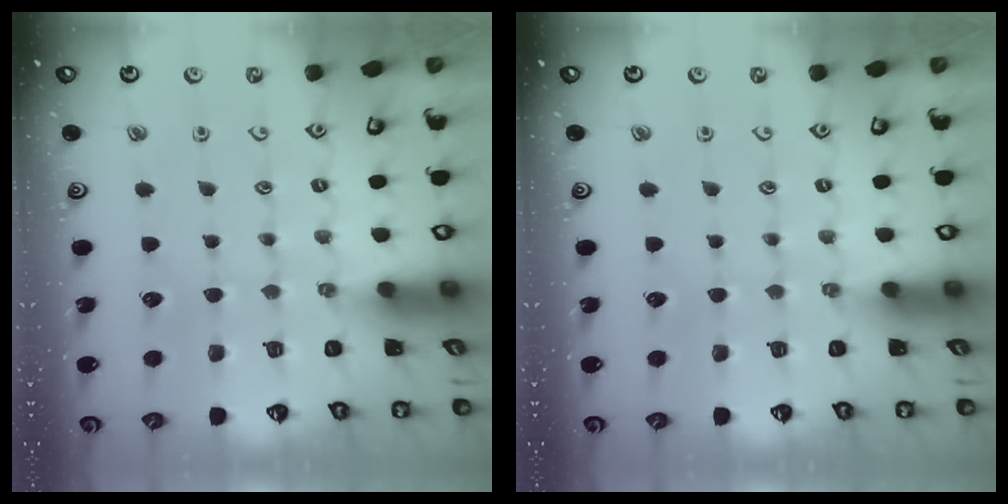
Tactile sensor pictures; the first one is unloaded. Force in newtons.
{"total": 0.0}